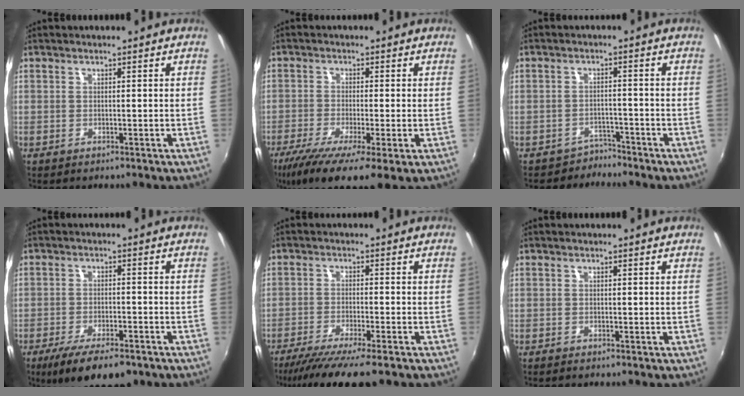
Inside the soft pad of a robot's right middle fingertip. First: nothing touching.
{"total": 11.0, "force": [-5.9, 2.1, 9.0], "torque": [-0.188, -0.046, -0.105]}
{"total": 3.0, "force": [-2.7, 1.2, -0.7], "torque": [0.011, 0.005, -0.047]}
{"total": 11.0, "force": [-7.8, 3.6, 6.8], "torque": [-0.145, -0.028, -0.128]}
{"total": 10.7, "force": [-8.6, 0.6, 6.3], "torque": [-0.131, -0.035, -0.141]}
{"total": 0.6, "force": [-0.5, 0.1, 0.2], "torque": [-0.006, -0.004, -0.011]}